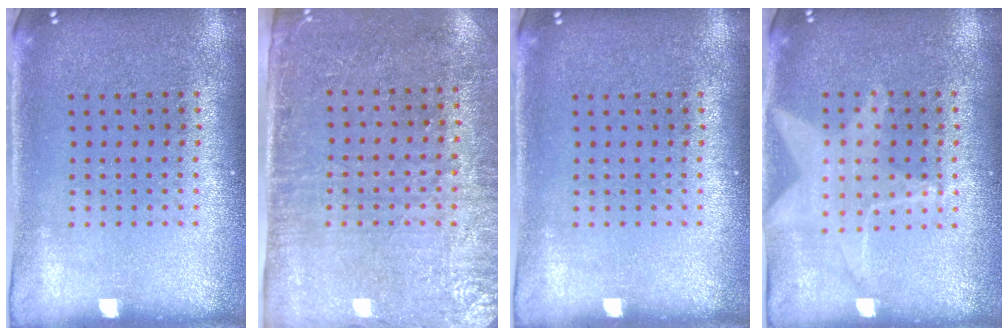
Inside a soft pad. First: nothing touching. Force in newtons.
{"total": 3.0, "press": 2.6, "slide": 1.4}
{"total": 0.0}
{"total": 1.5, "press": 1.4, "slide": 0.5}